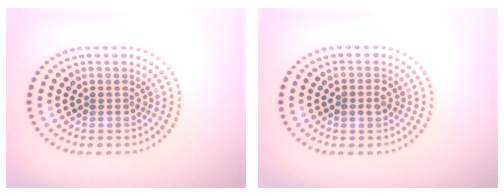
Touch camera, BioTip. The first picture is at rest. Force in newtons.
{"total": 1.4, "press": 1.4, "slide": 0.3}